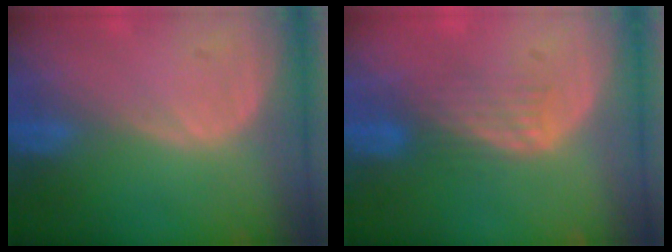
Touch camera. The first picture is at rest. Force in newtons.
{"total": 4.2, "press": 3.5, "slide": 2.4}